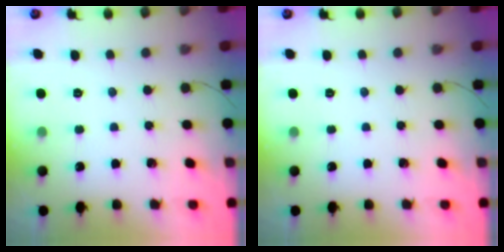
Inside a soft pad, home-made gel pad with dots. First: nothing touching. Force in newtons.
{"total": 0.0}